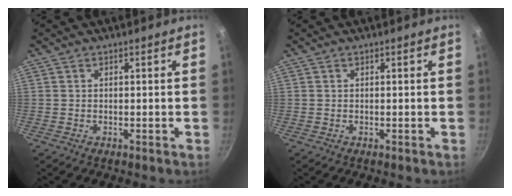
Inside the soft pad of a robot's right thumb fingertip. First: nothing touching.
{"total": 0.0}